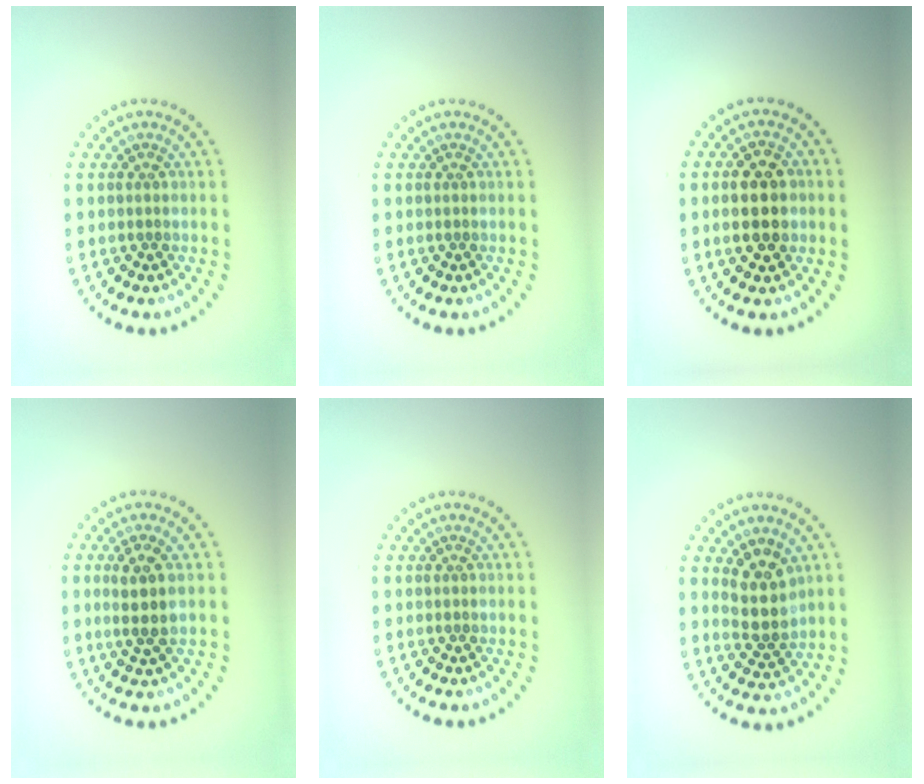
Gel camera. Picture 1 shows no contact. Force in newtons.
{"total": 0.0}
{"total": 5.1, "press": 5.1, "slide": 0.3}
{"total": 2.8, "press": 2.4, "slide": 1.4}
{"total": 0.0}
{"total": 4.1, "press": 3.8, "slide": 1.5}